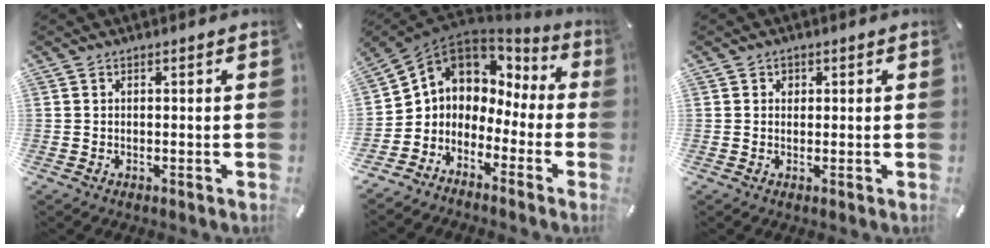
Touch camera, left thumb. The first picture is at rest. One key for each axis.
{"total": 5.1, "fx": 0.6, "fy": 5.0, "fz": 0.5, "tx": -0.045, "ty": -0.028, "tz": 0.007}
{"total": 1.3, "fx": 0.2, "fy": 1.3, "fz": 0.3, "tx": 0.001, "ty": 0.003, "tz": 0.000}